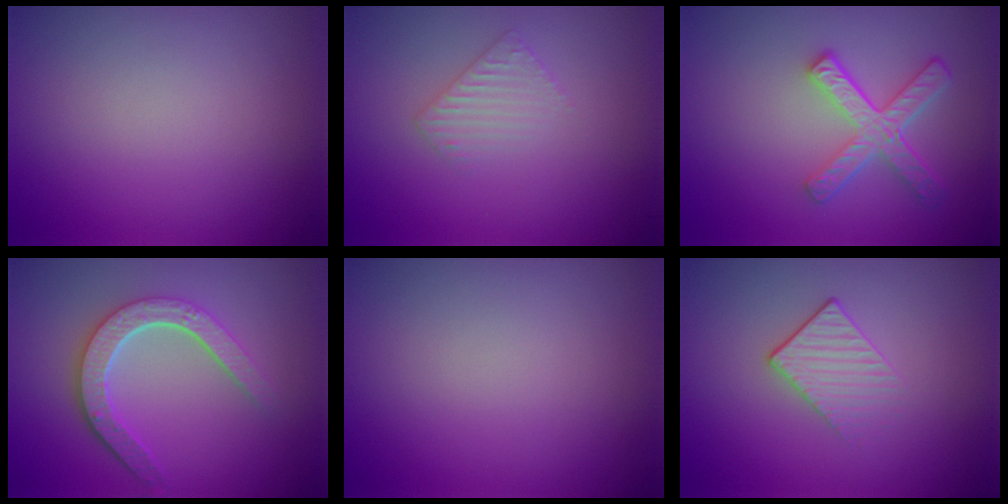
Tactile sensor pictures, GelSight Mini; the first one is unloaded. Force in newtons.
{"total": 1.6, "press": 1.6, "slide": 0.4}
{"total": 4.5, "press": 3.3, "slide": 3.0}
{"total": 4.7, "press": 3.5, "slide": 3.1}
{"total": 0.0}
{"total": 1.6, "press": 1.1, "slide": 1.1}